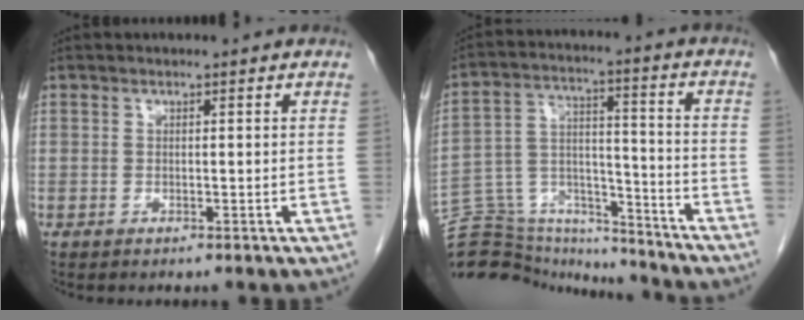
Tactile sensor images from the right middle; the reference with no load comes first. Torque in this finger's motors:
{"motor_torque": [0.04, -0.89, -0.12, -0.09]}